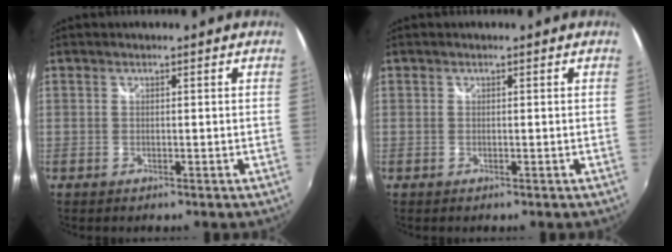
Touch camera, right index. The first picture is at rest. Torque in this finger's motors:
{"motor_torque": [0.10, 0.03, 0.02, 0.00]}